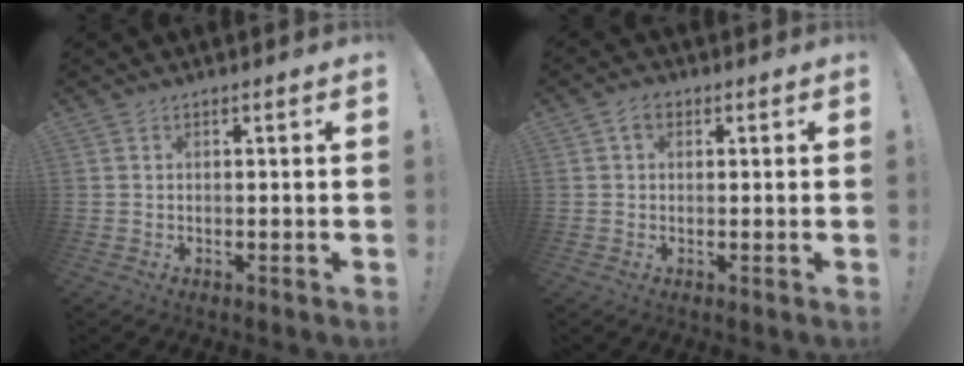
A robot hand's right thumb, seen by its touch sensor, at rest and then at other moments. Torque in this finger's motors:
{"motor_torque": [0.20, -0.22, 0.00, 0.00, -0.01]}